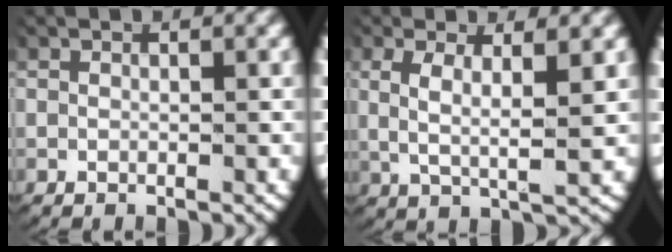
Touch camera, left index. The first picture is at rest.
{"total": 4.2, "force": [1.4, 1.5, 3.6], "torque": [-0.076, -0.007, 0.027]}